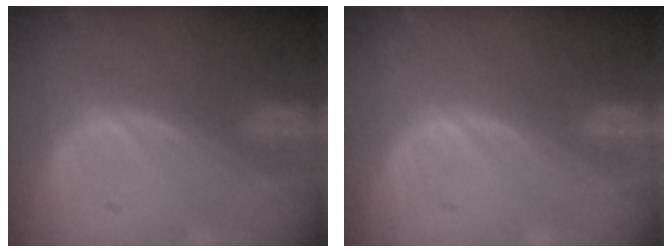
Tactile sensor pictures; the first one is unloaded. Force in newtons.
{"total": 0.0}